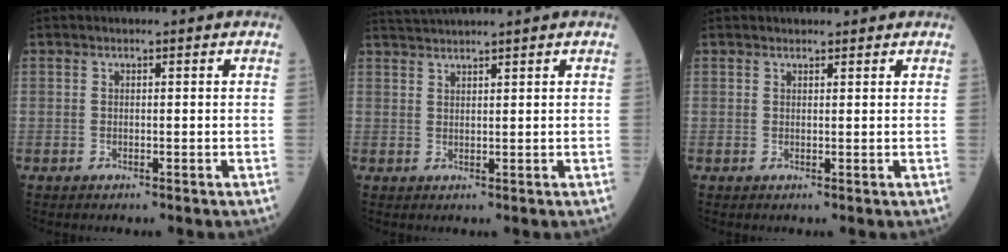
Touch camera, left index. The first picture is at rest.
{"total": 3.8, "force": [3.5, -1.2, 0.9], "torque": [-0.014, 0.022, 0.068]}
{"total": 2.0, "force": [1.9, 0.7, 0.3], "torque": [-0.006, 0.011, 0.017]}